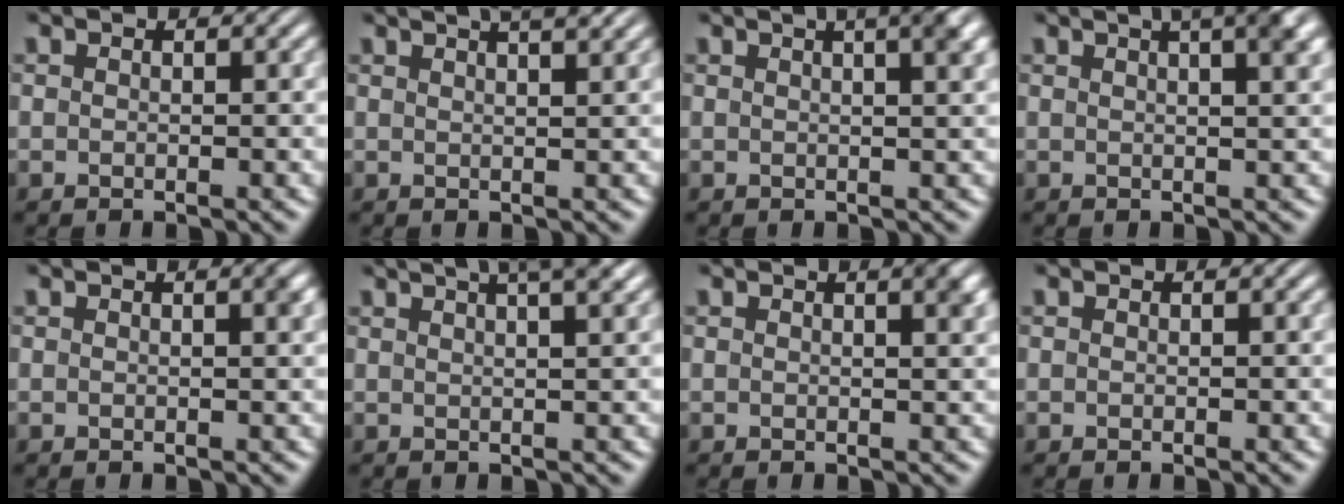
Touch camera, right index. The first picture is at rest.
{"total": 5.4, "force": [3.7, 1.5, 3.6], "torque": [-0.034, 0.020, 0.050]}
{"total": 7.1, "force": [3.5, 2.7, 5.5], "torque": [-0.055, 0.025, 0.042]}
{"total": 8.6, "force": [4.5, 3.5, 6.4], "torque": [-0.073, 0.026, 0.058]}
{"total": 0.9, "force": [0.3, -0.1, 0.8], "torque": [-0.002, 0.000, 0.004]}
{"total": 8.1, "force": [5.0, 3.1, 5.5], "torque": [-0.067, 0.026, 0.068]}
{"total": 1.6, "force": [0.7, -0.1, 1.4], "torque": [-0.007, -0.001, 0.010]}
{"total": 0.0}